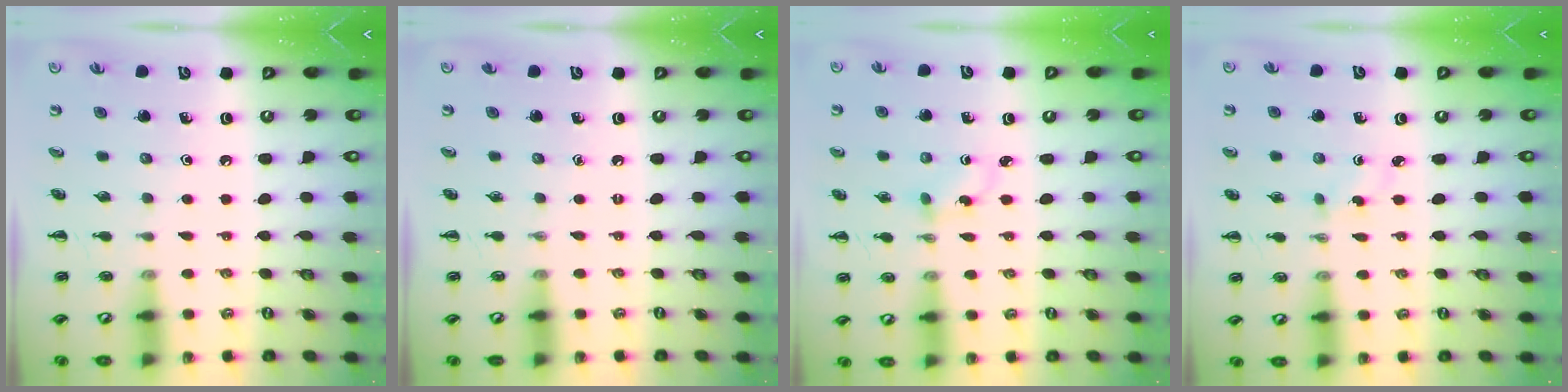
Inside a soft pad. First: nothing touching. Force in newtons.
{"total": 0.0}
{"total": 1.9, "press": 1.7, "slide": 0.9}
{"total": 1.8, "press": 1.6, "slide": 0.7}